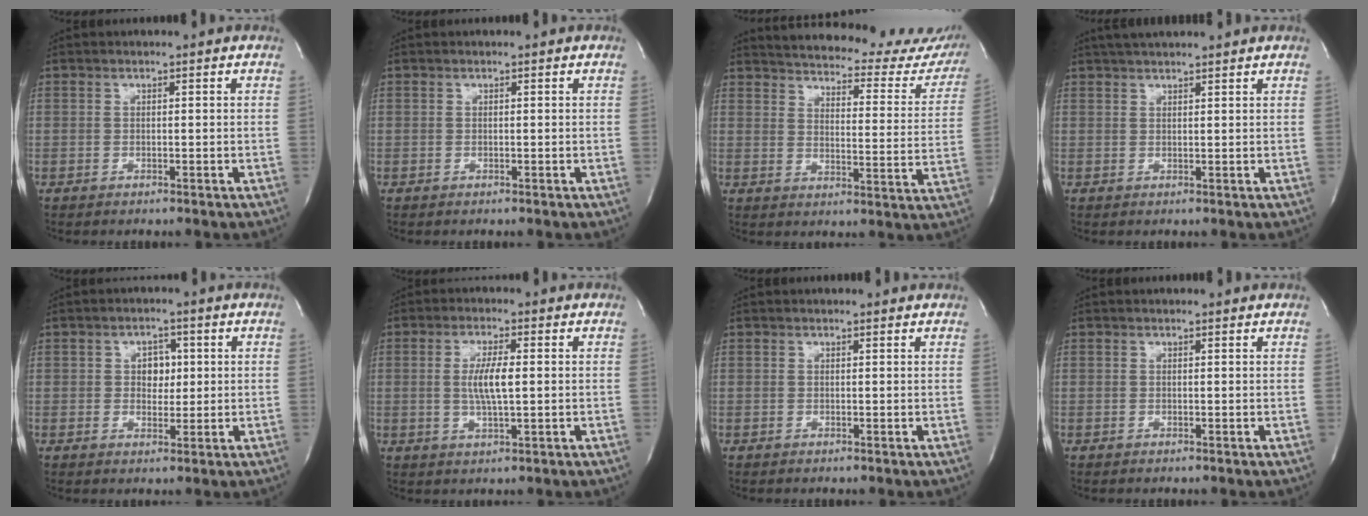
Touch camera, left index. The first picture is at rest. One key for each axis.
{"total": 0.0}
{"total": 27.3, "fx": 25.4, "fy": 5.9, "fz": 8.2, "tx": -0.124, "ty": -0.084, "tz": 0.287}
{"total": 5.9, "fx": 5.3, "fy": 0.4, "fz": 2.7, "tx": -0.044, "ty": 0.033, "tz": 0.082}
{"total": 3.5, "fx": 0.7, "fy": 2.6, "fz": 2.4, "tx": -0.030, "ty": 0.005, "tz": 0.011}
{"total": 5.3, "fx": 0.3, "fy": 0.8, "fz": 5.2, "tx": -0.106, "ty": -0.003, "tz": 0.004}
{"total": 1.7, "fx": 1.7, "fy": 0.3, "fz": 0.2, "tx": -0.012, "ty": 0.003, "tz": 0.013}
{"total": 1.3, "fx": 1.3, "fy": 0.2, "fz": 0.2, "tx": -0.013, "ty": 0.006, "tz": 0.011}